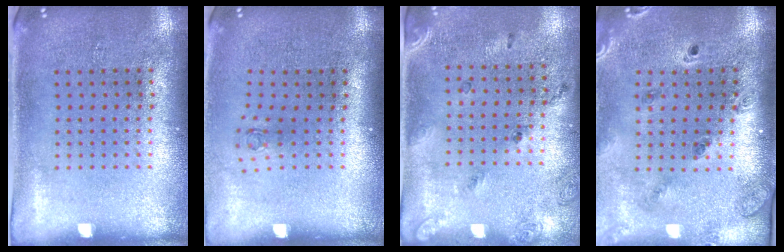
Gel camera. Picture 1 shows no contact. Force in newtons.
{"total": 0.6, "press": 0.3, "slide": 0.6}
{"total": 1.7, "press": 1.1, "slide": 1.3}
{"total": 1.4, "press": 1.3, "slide": 0.2}